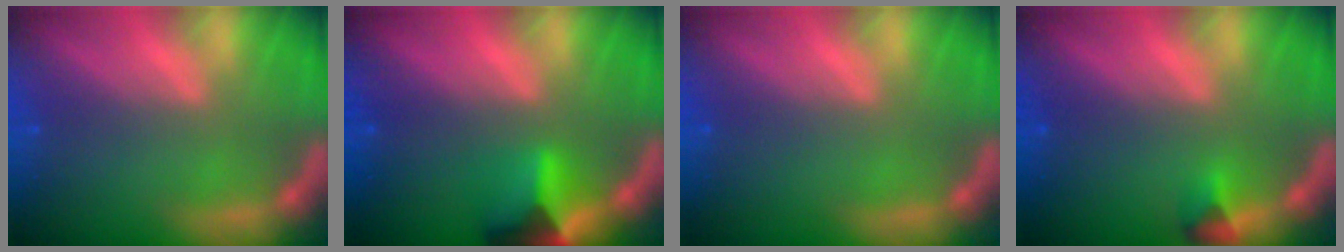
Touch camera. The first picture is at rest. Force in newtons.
{"total": 4.9}
{"total": 0.0}
{"total": 1.4}